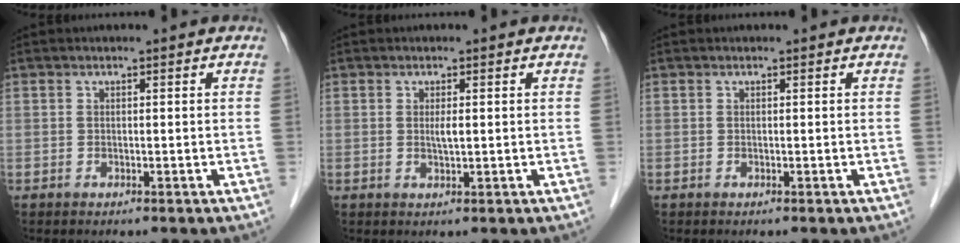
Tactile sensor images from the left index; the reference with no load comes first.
{"total": 1.5, "force": [0.2, 0.2, 1.5], "torque": [-0.030, -0.001, 0.005]}
{"total": 0.0}